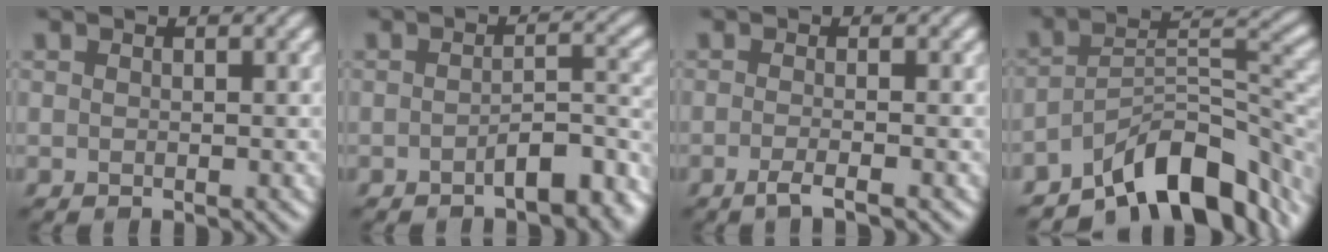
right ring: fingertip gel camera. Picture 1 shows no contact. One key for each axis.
{"total": 4.2, "fx": -2.5, "fy": 1.4, "fz": 3.1, "tx": -0.044, "ty": 0.008, "tz": -0.039}
{"total": 2.2, "fx": -1.2, "fy": 0.5, "fz": 1.7, "tx": -0.018, "ty": -0.004, "tz": -0.032}
{"total": 10.5, "fx": -7.2, "fy": 3.9, "fz": 6.6, "tx": -0.087, "ty": 0.000, "tz": -0.131}